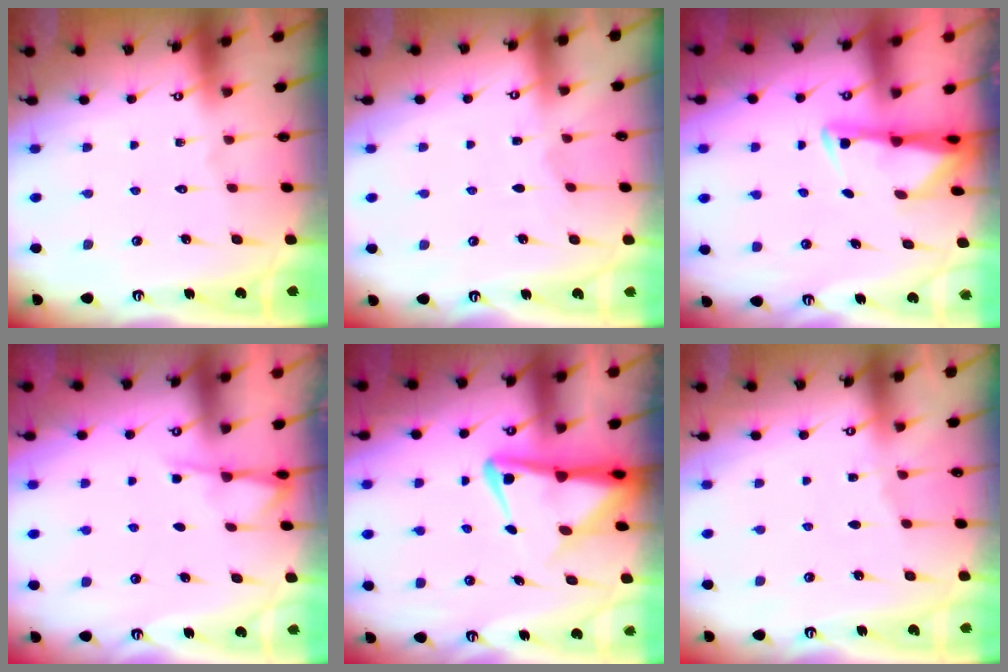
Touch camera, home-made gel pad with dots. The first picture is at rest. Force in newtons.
{"total": 2.8, "press": 2.8, "slide": 0.3}
{"total": 3.0, "press": 2.9, "slide": 0.5}
{"total": 2.5, "press": 2.5, "slide": 0.4}
{"total": 6.8, "press": 6.7, "slide": 1.4}
{"total": 2.3, "press": 2.3, "slide": 0.3}